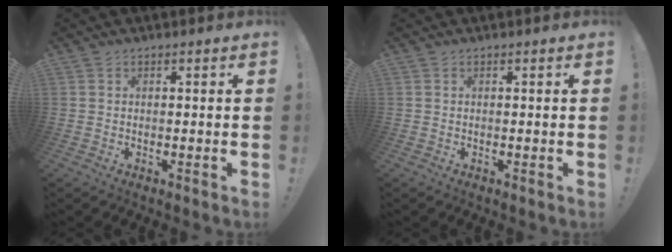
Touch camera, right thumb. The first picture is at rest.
{"total": 0.0}